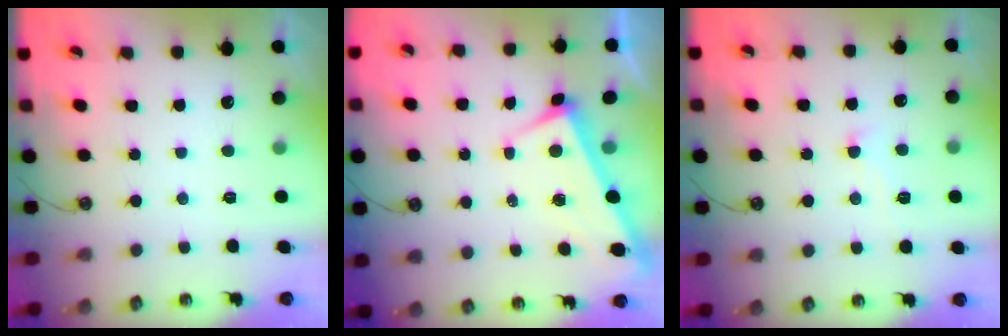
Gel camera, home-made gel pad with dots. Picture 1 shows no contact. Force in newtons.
{"total": 3.8, "press": 3.8, "slide": 0.2}
{"total": 0.7, "press": 0.3, "slide": 0.7}